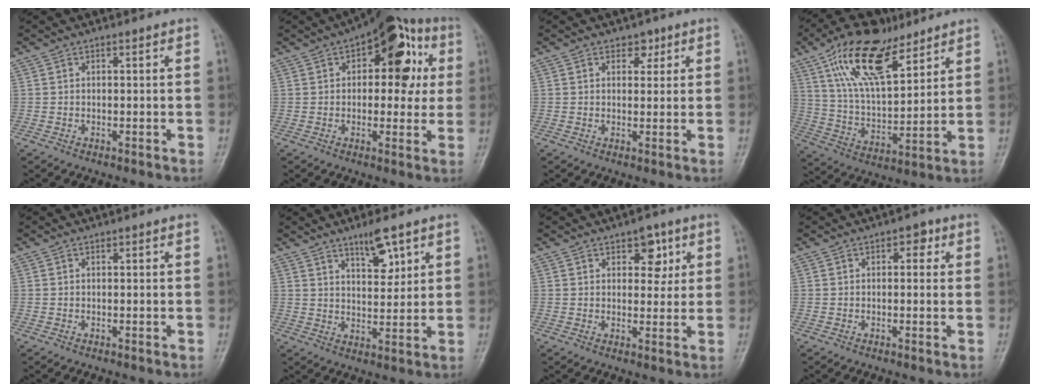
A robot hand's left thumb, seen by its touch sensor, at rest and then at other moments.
{"total": 15.7, "force": [4.3, 8.2, 12.6], "torque": [-0.109, 0.020, 0.048]}
{"total": 2.7, "force": [1.5, 2.0, 1.1], "torque": [0.007, -0.006, 0.017]}
{"total": 17.9, "force": [10.7, 7.9, 12.1], "torque": [-0.189, -0.037, 0.202]}
{"total": 0.0}
{"total": 6.4, "force": [3.9, 2.1, 4.5], "torque": [-0.061, -0.029, 0.067]}
{"total": 6.1, "force": [2.6, 3.9, 3.9], "torque": [-0.014, -0.008, 0.029]}
{"total": 2.8, "force": [0.9, 1.7, 2.0], "torque": [-0.004, 0.004, 0.003]}